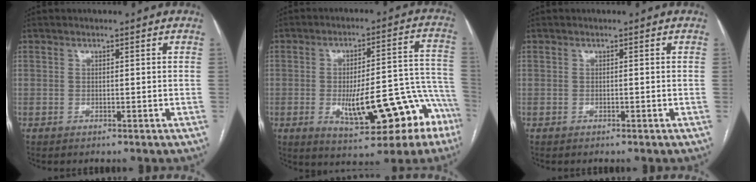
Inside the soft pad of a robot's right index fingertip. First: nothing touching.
{"total": 18.2, "force": [-7.6, 5.7, 15.5], "torque": [-0.139, 0.042, -0.085]}
{"total": 0.0}